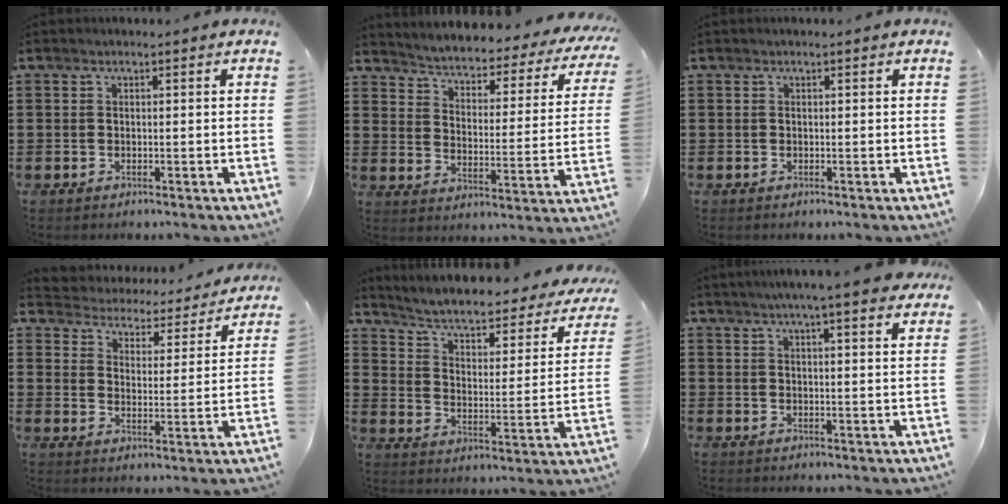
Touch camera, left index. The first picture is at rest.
{"total": 2.4, "force": [2.4, 0.2, 0.3], "torque": [-0.025, -0.032, 0.027]}
{"total": 0.0}
{"total": 3.4, "force": [3.3, 0.3, -0.6], "torque": [-0.016, -0.034, 0.049]}
{"total": 4.2, "force": [3.5, 0.7, 2.3], "torque": [-0.063, -0.033, 0.048]}
{"total": 4.8, "force": [4.1, -0.4, 2.5], "torque": [-0.062, -0.008, 0.072]}